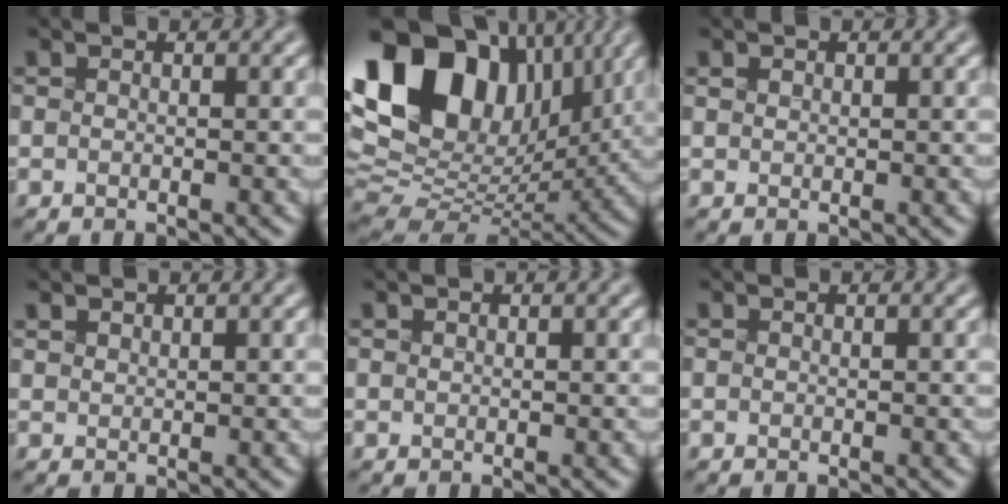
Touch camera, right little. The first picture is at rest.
{"total": 16.8, "force": [6.8, 10.8, 10.9], "torque": [-0.237, 0.037, 0.130]}
{"total": 1.1, "force": [0.6, 0.7, 0.5], "torque": [-0.021, 0.009, 0.017]}
{"total": 2.0, "force": [1.4, 1.2, 0.8], "torque": [-0.036, 0.008, 0.035]}
{"total": 0.6, "force": [0.4, 0.4, 0.2], "torque": [-0.012, 0.007, 0.011]}
{"total": 0.0}